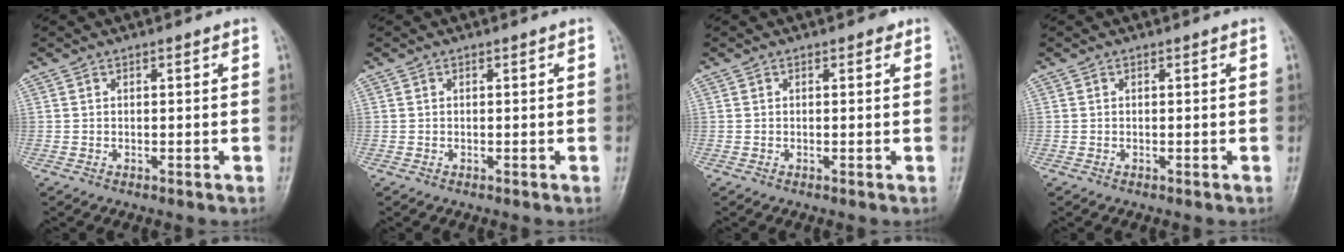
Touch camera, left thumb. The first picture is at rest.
{"total": 0.0}
{"total": 1.0, "force": [0.5, 0.6, 0.6], "torque": [0.002, 0.000, 0.001]}
{"total": 0.0}